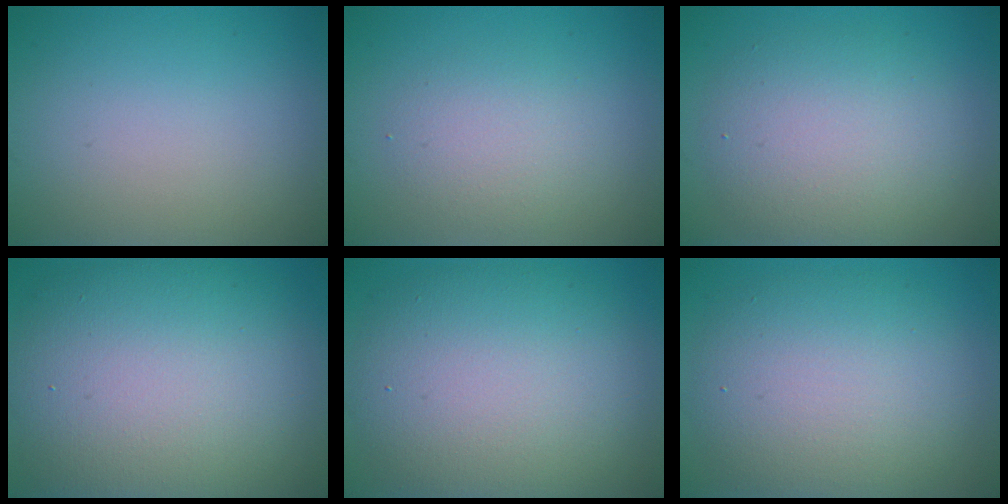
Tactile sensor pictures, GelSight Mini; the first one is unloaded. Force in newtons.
{"total": 2.6, "press": 2.6, "slide": 0.2}
{"total": 5.6, "press": 5.5, "slide": 0.5}
{"total": 13.4, "press": 13.3, "slide": 0.8}
{"total": 10.4, "press": 10.4, "slide": 0.5}
{"total": 8.1, "press": 8.1, "slide": 0.3}